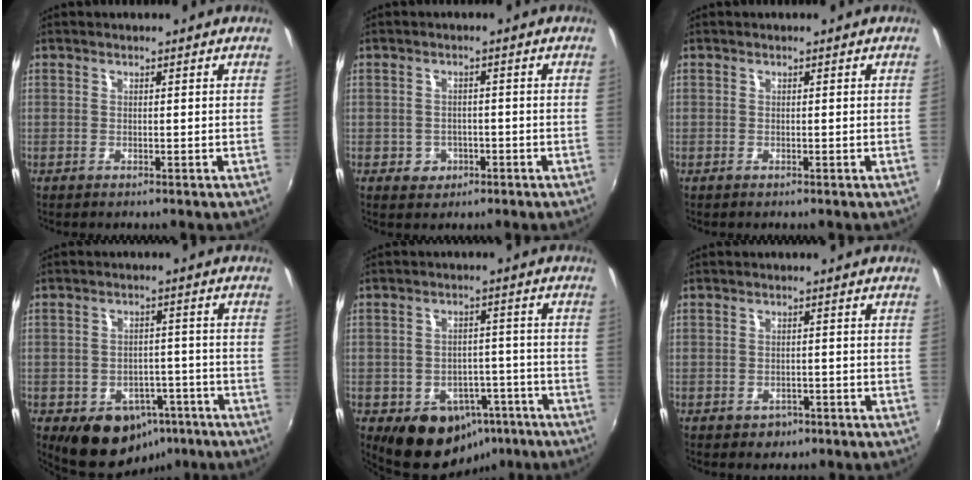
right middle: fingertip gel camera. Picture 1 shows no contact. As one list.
[{"total": 3.4, "force": [-1.2, 3.1, 0.6], "torque": [-0.019, 0.006, -0.012]}, {"total": 0.0}, {"total": 10.2, "force": [-5.9, 7.4, 3.8], "torque": [-0.072, 0.024, -0.054]}, {"total": 10.6, "force": [-6.2, 7.8, 3.7], "torque": [-0.066, 0.029, -0.054]}, {"total": 2.6, "force": [-1.4, 2.1, 0.8], "torque": [-0.019, -0.002, -0.015]}]